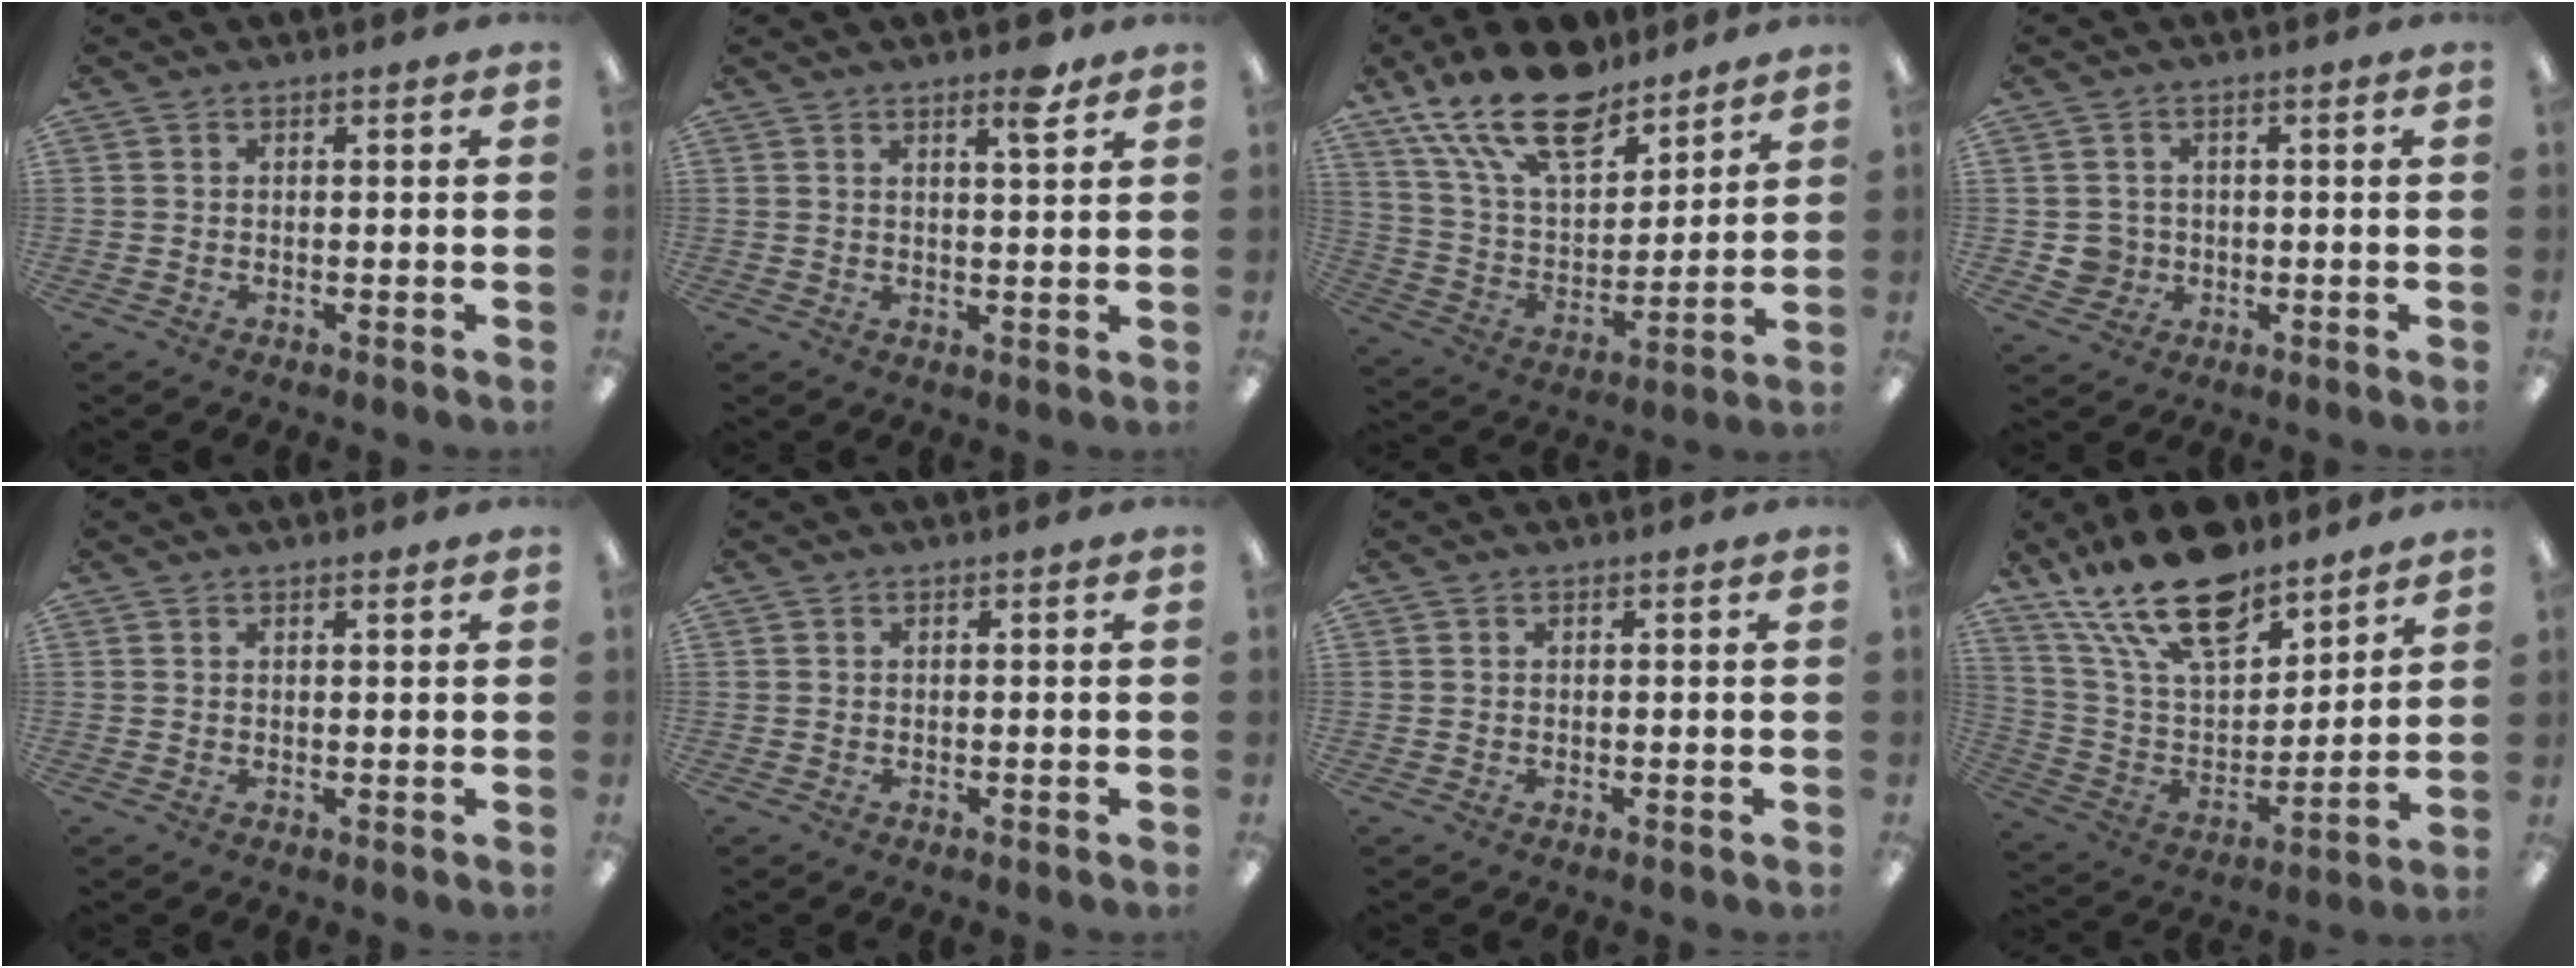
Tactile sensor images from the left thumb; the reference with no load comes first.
{"total": 5.0, "force": [3.5, 1.0, 3.5], "torque": [-0.045, -0.016, 0.054]}
{"total": 20.3, "force": [14.7, 9.0, 10.8], "torque": [-0.208, -0.080, 0.261]}
{"total": 4.0, "force": [0.0, 4.0, 0.5], "torque": [-0.009, 0.007, 0.002]}
{"total": 0.9, "force": [0.8, 0.2, 0.4], "torque": [-0.009, 0.000, 0.014]}
{"total": 0.0}
{"total": 0.0}
{"total": 21.5, "force": [15.6, 9.4, 11.6], "torque": [-0.224, -0.087, 0.277]}